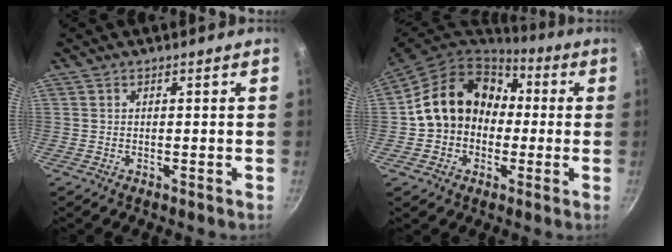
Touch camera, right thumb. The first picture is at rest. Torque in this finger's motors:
{"motor_torque": [-0.14, 1.23, 0.95, -0.95, 0.22]}